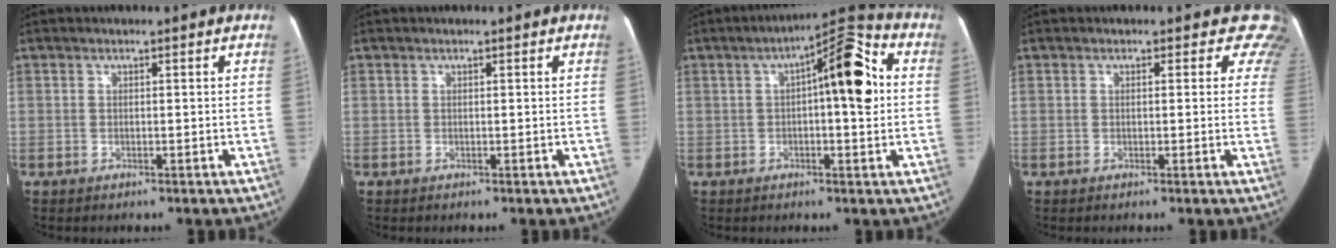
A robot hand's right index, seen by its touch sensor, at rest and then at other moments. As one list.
[{"total": 0.0}, {"total": 10.9, "force": [1.4, 2.3, 10.6], "torque": [-0.149, 0.035, 0.018]}, {"total": 4.5, "force": [3.4, 2.9, 0.5], "torque": [0.030, -0.006, 0.006]}]